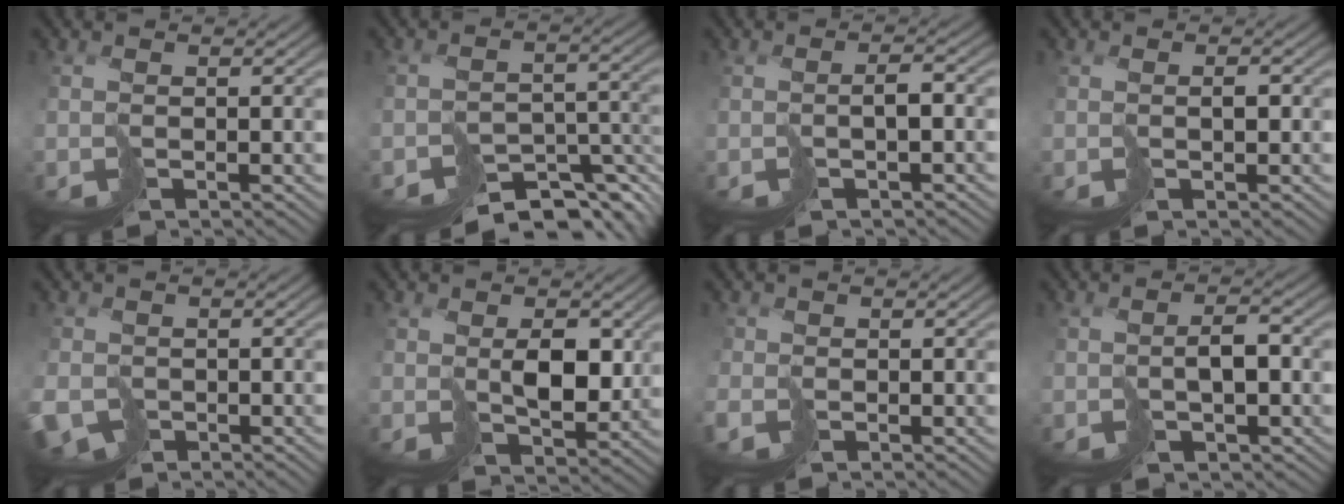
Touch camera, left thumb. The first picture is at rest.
{"total": 8.6, "force": [-7.6, 2.9, 2.7], "torque": [-0.035, -0.010, -0.092]}
{"total": 1.4, "force": [-0.5, 0.3, 1.3], "torque": [-0.025, 0.004, -0.008]}
{"total": 1.0, "force": [0.3, 0.3, 0.8], "torque": [-0.014, 0.005, 0.009]}
{"total": 3.9, "force": [-2.0, 2.8, 1.9], "torque": [-0.039, -0.018, -0.031]}
{"total": 4.8, "force": [2.4, 2.7, 3.2], "torque": [-0.060, -0.007, 0.054]}
{"total": 1.4, "force": [-0.4, 1.2, 0.4], "torque": [0.001, -0.006, -0.008]}
{"total": 2.8, "force": [-0.3, 1.6, 2.3], "torque": [-0.039, 0.003, 0.001]}